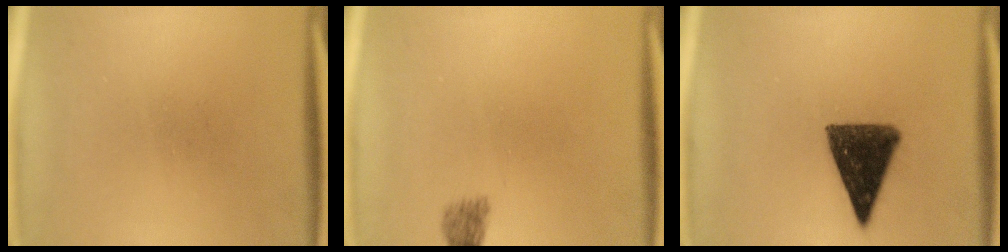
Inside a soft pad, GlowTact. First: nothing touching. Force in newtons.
{"total": 2.1}
{"total": 12.2}